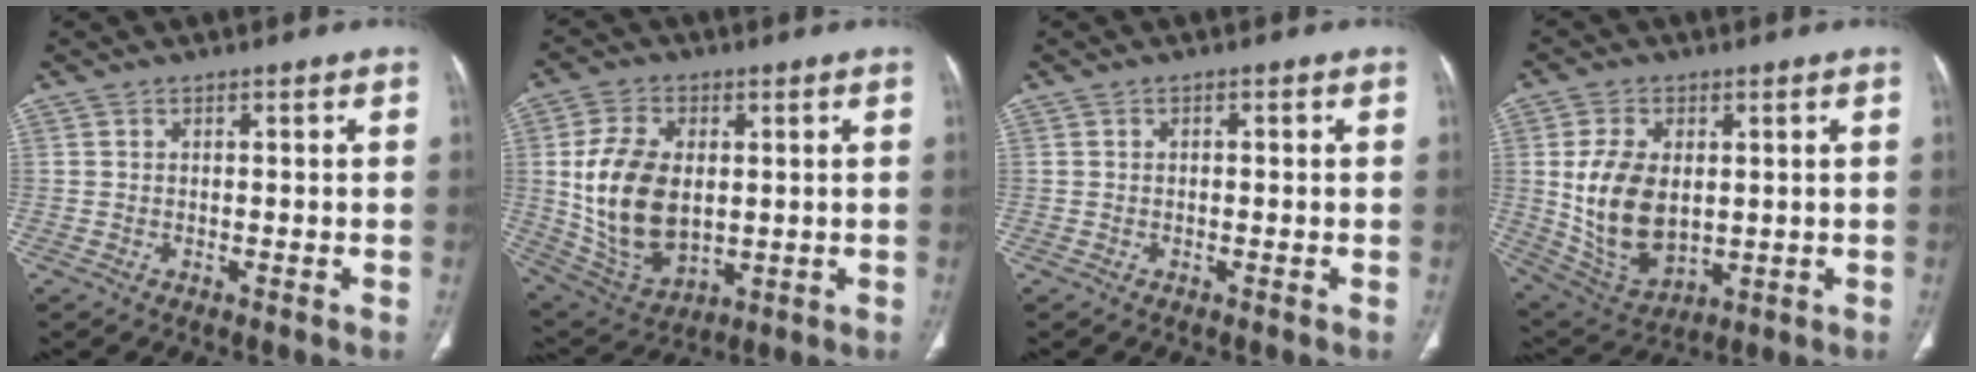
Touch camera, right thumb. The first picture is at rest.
{"total": 16.6, "force": [1.2, 10.5, 12.8], "torque": [-0.231, -0.012, 0.040]}
{"total": 0.6, "force": [0.0, 0.4, 0.5], "torque": [-0.008, 0.002, 0.000]}
{"total": 14.5, "force": [1.1, 9.2, 11.2], "torque": [-0.197, -0.013, 0.042]}